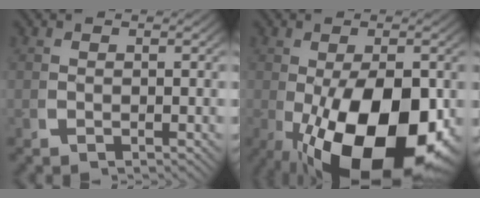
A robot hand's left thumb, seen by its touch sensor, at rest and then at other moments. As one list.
[{"total": 18.3, "force": [-5.2, 9.7, 14.6], "torque": [-0.256, -0.074, -0.039]}]